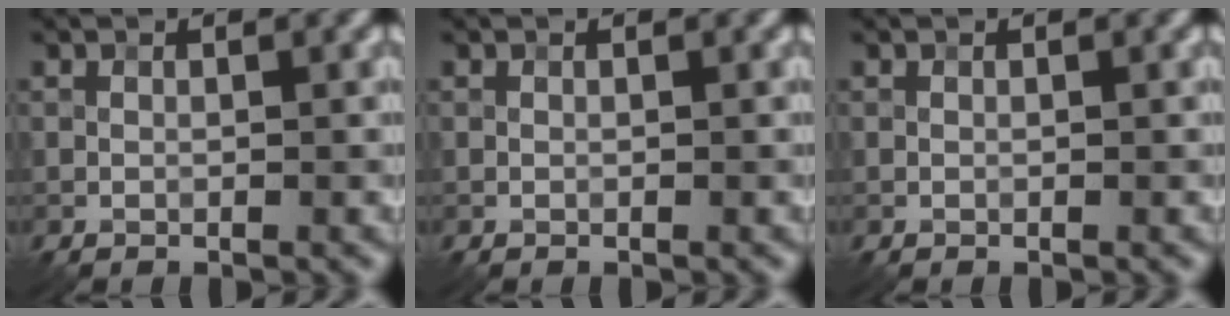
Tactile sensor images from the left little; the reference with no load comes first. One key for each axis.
{"total": 0.0}
{"total": 0.0}